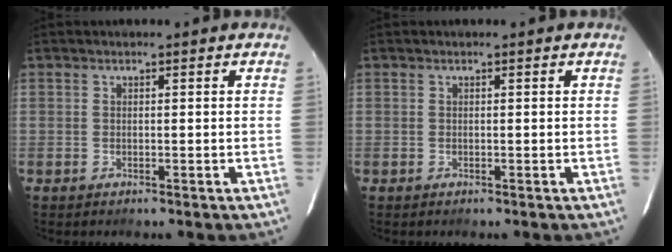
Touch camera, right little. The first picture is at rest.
{"total": 0.0}